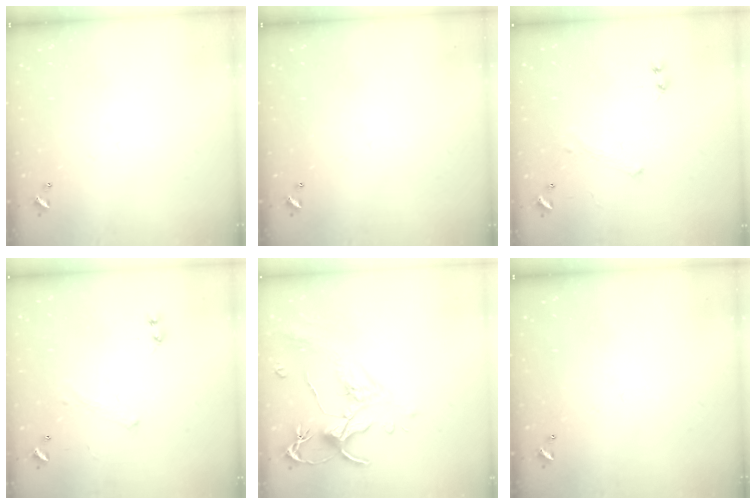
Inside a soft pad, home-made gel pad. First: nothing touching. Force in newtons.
{"total": 0.0}
{"total": 0.0}
{"total": 0.0}
{"total": 1.5, "press": 1.0, "slide": 1.1}
{"total": 0.0}